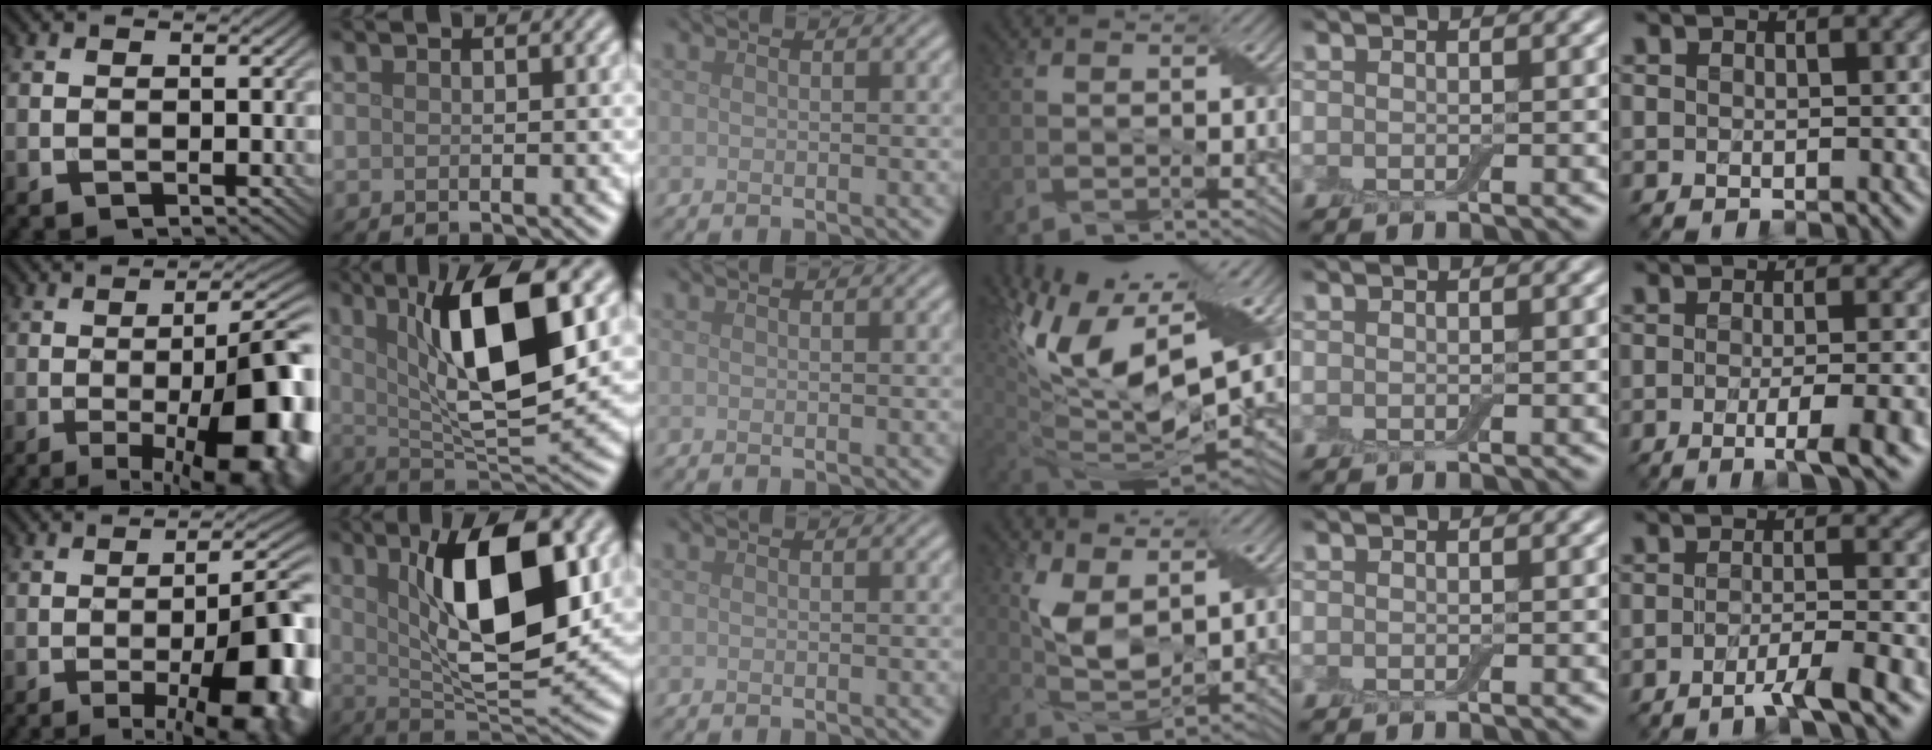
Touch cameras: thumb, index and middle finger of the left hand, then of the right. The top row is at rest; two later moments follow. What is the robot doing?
{"motion": "wrap", "object": "adhesive wrap"}